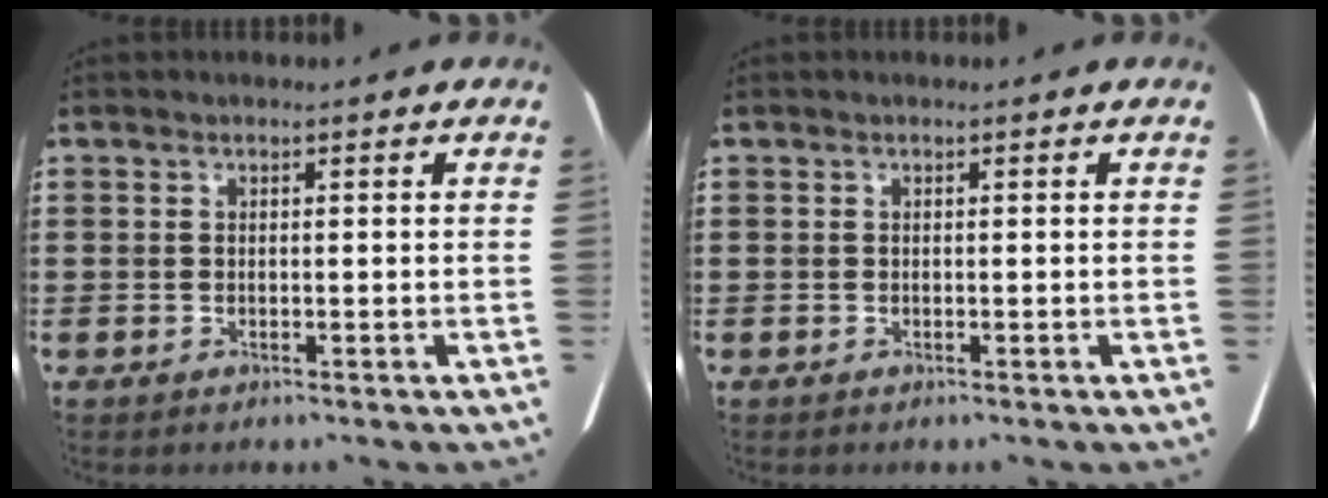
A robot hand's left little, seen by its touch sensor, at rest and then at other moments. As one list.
[{"total": 0.0}]